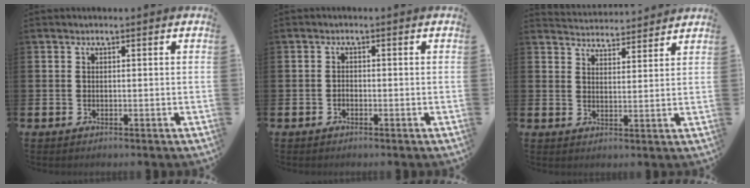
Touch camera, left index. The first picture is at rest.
{"total": 0.8, "force": [-0.6, 0.5, 0.2], "torque": [-0.003, -0.001, -0.014]}
{"total": 4.1, "force": [4.0, 0.3, -0.5], "torque": [0.002, -0.032, 0.071]}